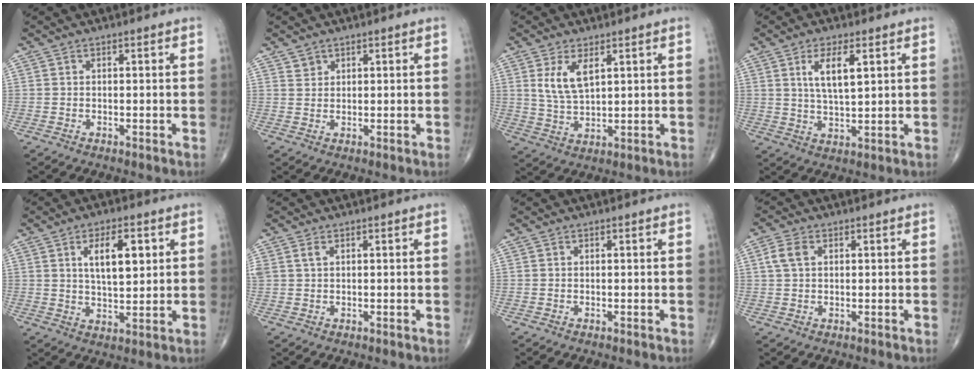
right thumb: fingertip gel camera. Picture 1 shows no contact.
{"total": 1.6, "force": [1.2, 1.1, 0.1], "torque": [0.016, -0.008, 0.016]}
{"total": 6.6, "force": [2.6, 3.0, 5.2], "torque": [-0.097, -0.012, 0.061]}
{"total": 7.1, "force": [2.7, 2.4, 6.1], "torque": [-0.109, -0.016, 0.053]}
{"total": 8.9, "force": [2.8, 3.8, 7.5], "torque": [-0.104, -0.014, 0.051]}
{"total": 1.5, "force": [0.7, 0.8, 1.0], "torque": [-0.029, 0.009, 0.021]}
{"total": 0.0}
{"total": 3.5, "force": [1.0, 2.3, 2.5], "torque": [-0.057, 0.008, 0.019]}